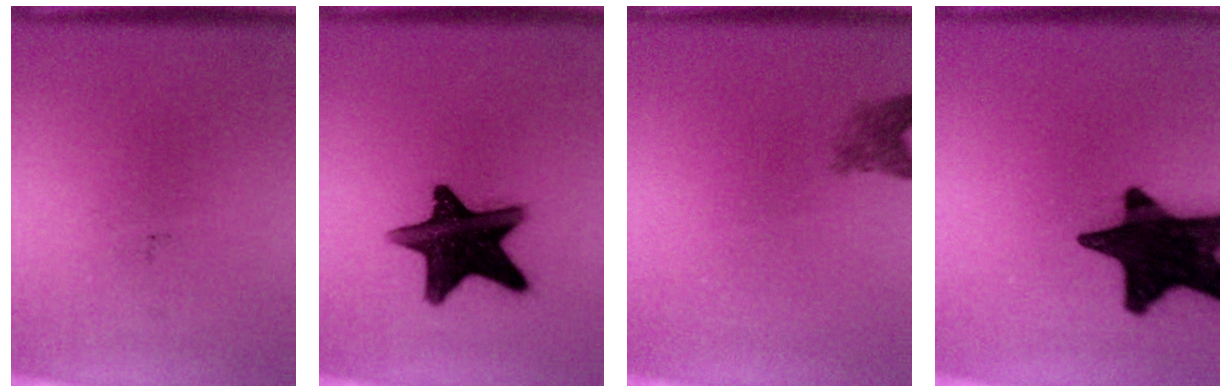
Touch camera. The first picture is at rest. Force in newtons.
{"total": 16.3}
{"total": 2.4}
{"total": 19.9}